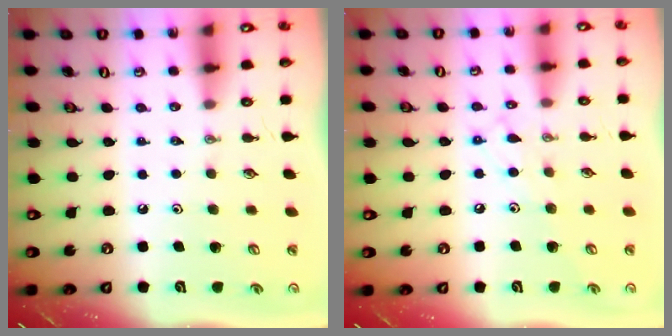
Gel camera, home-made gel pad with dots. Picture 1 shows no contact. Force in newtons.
{"total": 8.9, "press": 8.9, "slide": 0.7}